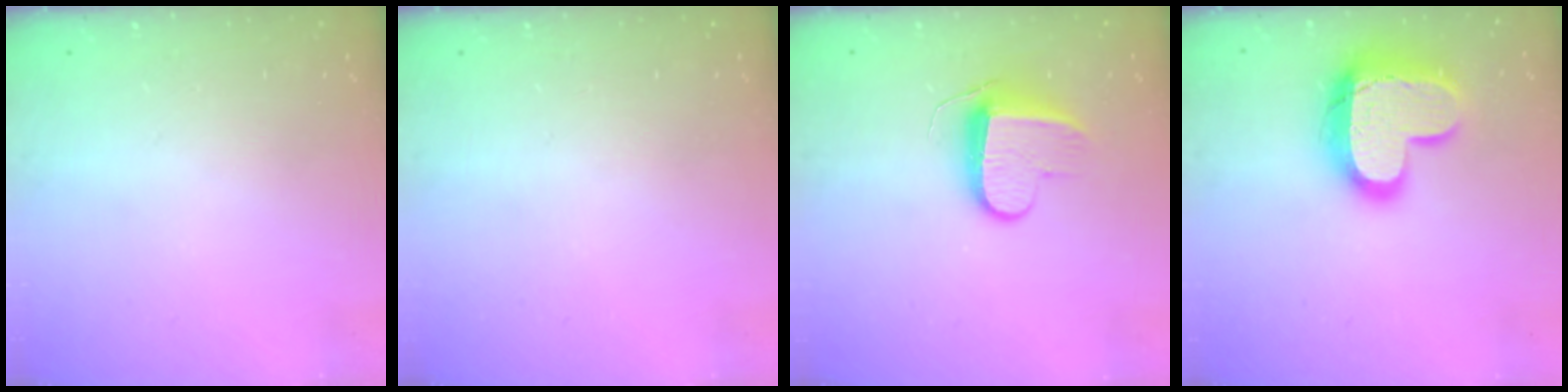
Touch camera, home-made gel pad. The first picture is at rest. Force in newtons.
{"total": 0.0}
{"total": 9.1, "press": 9.1, "slide": 0.3}
{"total": 17.1, "press": 17.0, "slide": 1.6}